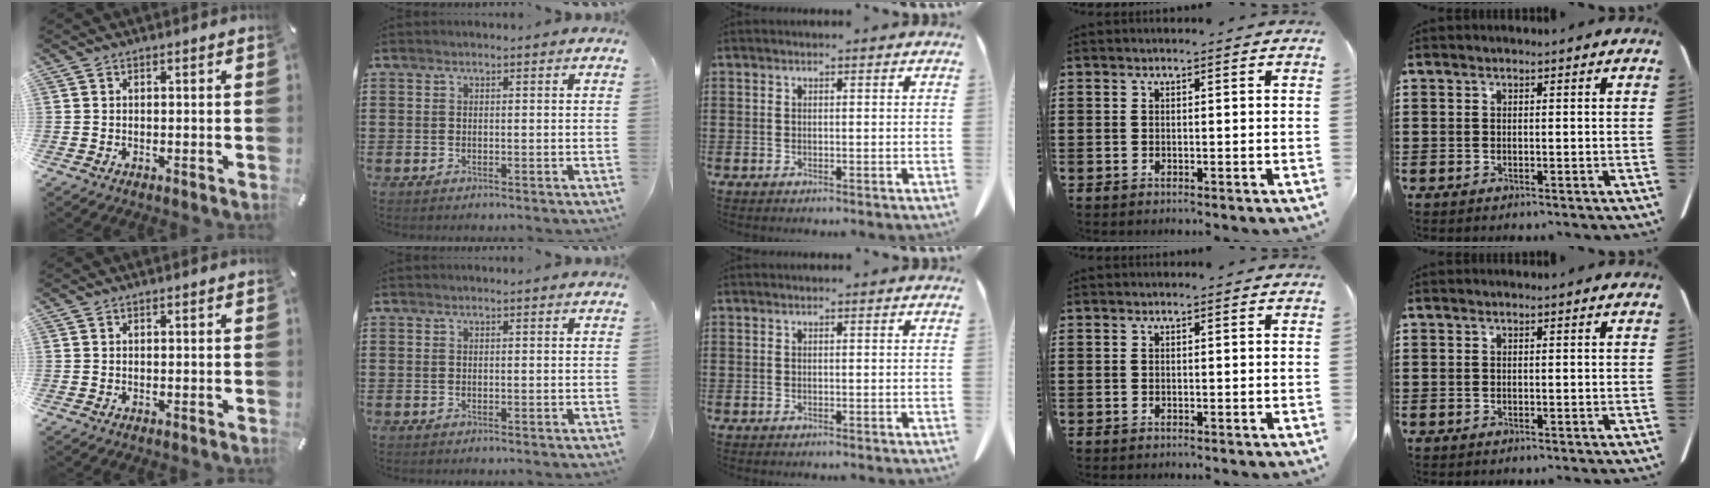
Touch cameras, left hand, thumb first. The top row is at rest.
{}